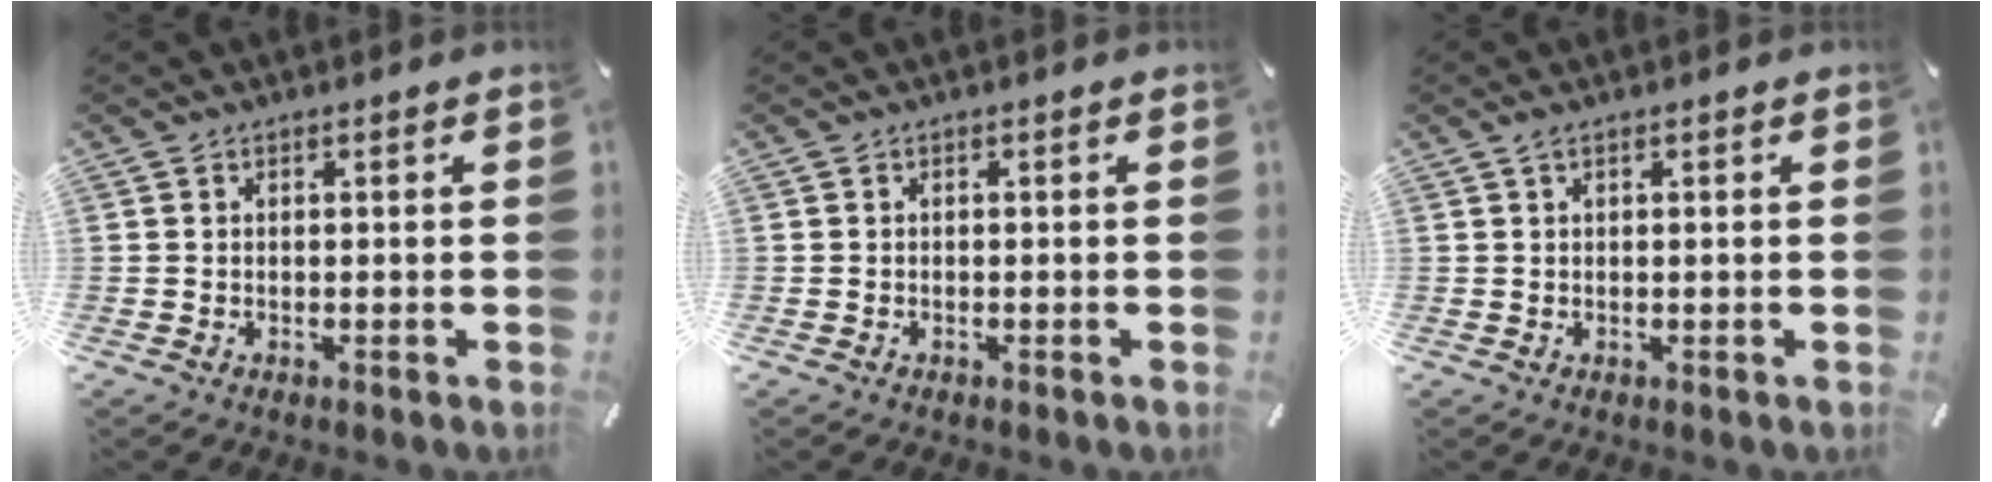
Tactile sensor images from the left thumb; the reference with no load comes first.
{"total": 0.0}
{"total": 0.8, "force": [0.3, 0.0, 0.8], "torque": [-0.016, 0.000, 0.005]}